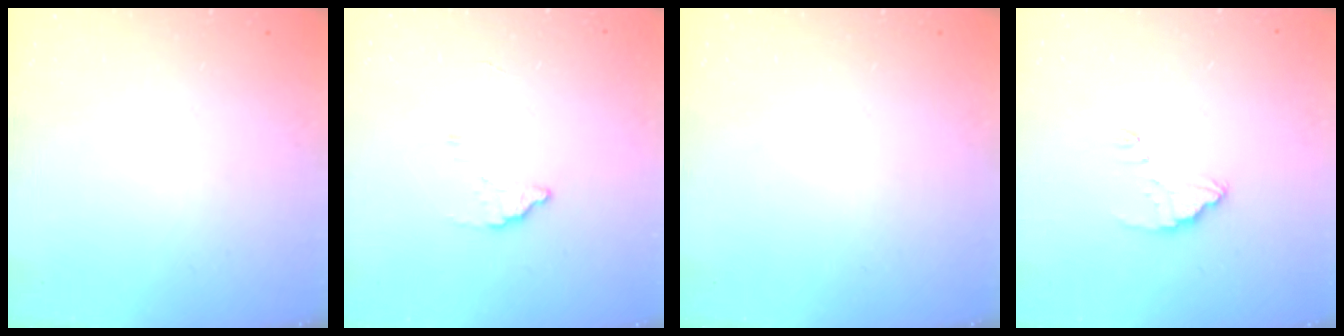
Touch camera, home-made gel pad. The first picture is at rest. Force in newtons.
{"total": 2.1, "press": 2.1, "slide": 0.1}
{"total": 0.0}
{"total": 3.0, "press": 3.0, "slide": 0.2}